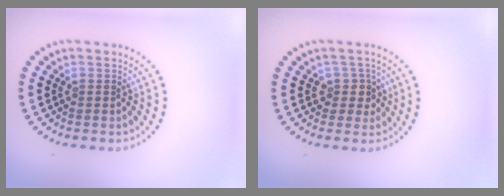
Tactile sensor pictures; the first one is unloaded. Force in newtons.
{"total": 2.0, "press": 1.6, "slide": 1.2}